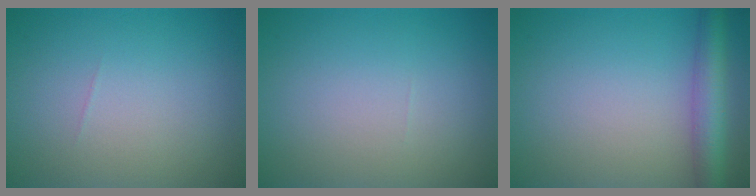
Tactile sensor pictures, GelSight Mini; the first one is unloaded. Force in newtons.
{"total": 0.0}
{"total": 4.4, "press": 4.4, "slide": 0.1}